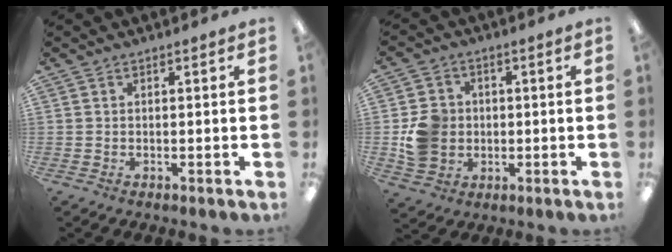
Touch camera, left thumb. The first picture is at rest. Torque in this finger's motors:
{"motor_torque": [0.91, 0.93, 0.38, -0.37, 0.15]}